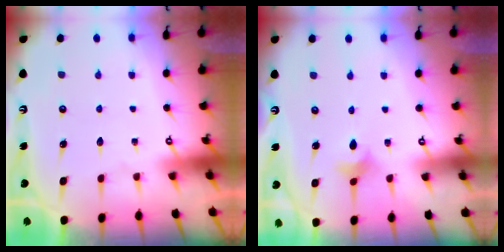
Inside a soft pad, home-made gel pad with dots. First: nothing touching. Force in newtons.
{"total": 3.9, "press": 3.8, "slide": 0.8}